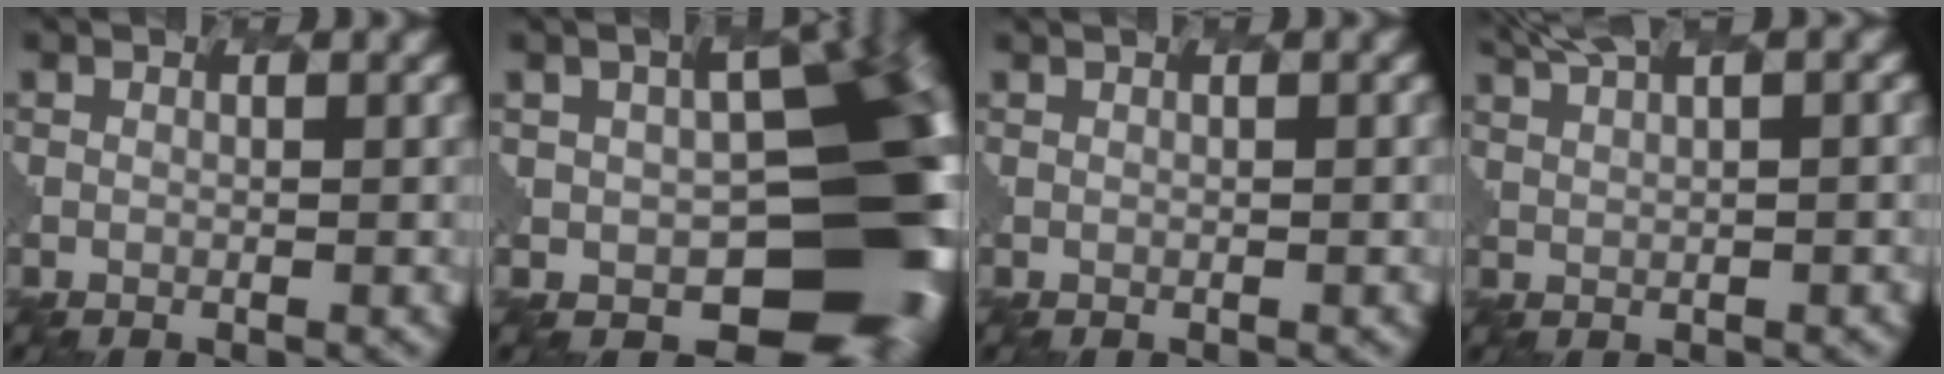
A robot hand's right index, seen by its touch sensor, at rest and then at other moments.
{"total": 12.8, "force": [-1.6, 8.7, 9.3], "torque": [-0.121, -0.030, -0.010]}
{"total": 3.1, "force": [0.8, 1.6, 2.5], "torque": [-0.013, 0.021, -0.006]}
{"total": 6.4, "force": [4.3, 2.8, 3.9], "torque": [-0.084, 0.030, 0.063]}